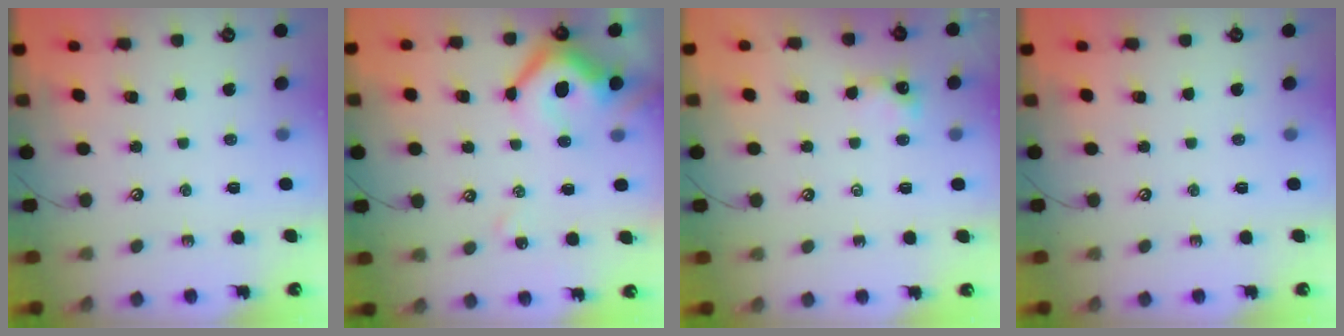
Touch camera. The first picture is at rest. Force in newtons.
{"total": 12.0, "press": 11.8, "slide": 1.8}
{"total": 0.9, "press": 0.8, "slide": 0.3}
{"total": 0.0}